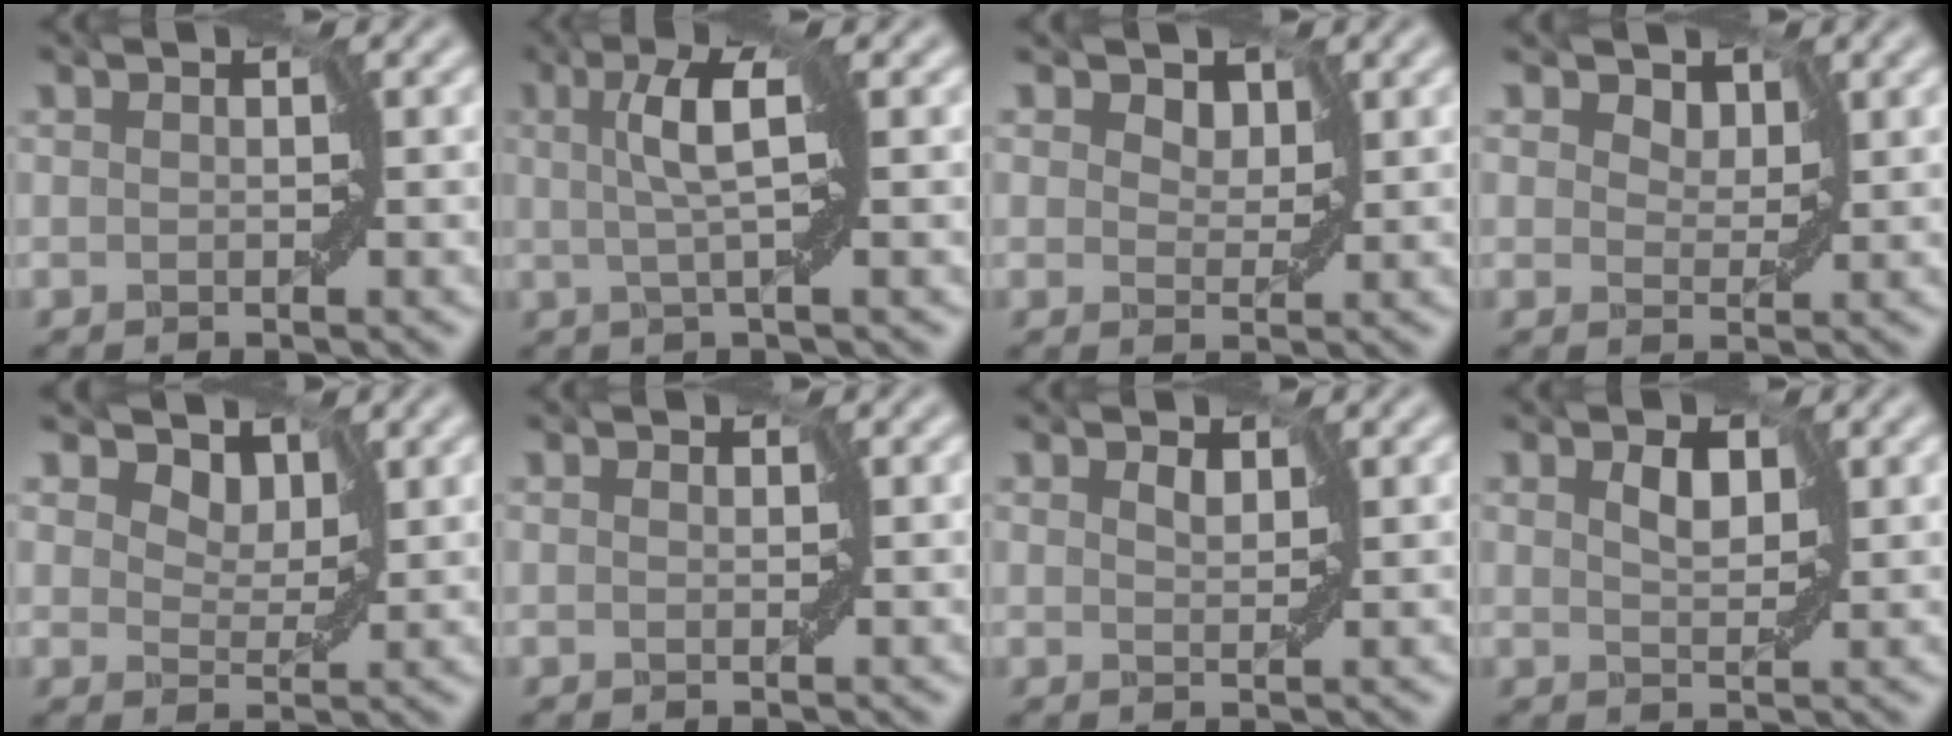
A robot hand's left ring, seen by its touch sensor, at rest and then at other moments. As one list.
[{"total": 3.4, "force": [0.9, 0.2, 3.3], "torque": [-0.061, 0.006, 0.014]}, {"total": 3.1, "force": [1.9, 2.0, 1.5], "torque": [-0.020, 0.008, 0.009]}, {"total": 3.0, "force": [2.0, 1.9, 1.2], "torque": [-0.019, 0.008, 0.010]}, {"total": 5.1, "force": [3.1, 3.1, 2.5], "torque": [-0.039, 0.008, 0.025]}, {"total": 0.0}, {"total": 1.1, "force": [0.9, 0.6, 0.4], "torque": [-0.006, -0.001, 0.015]}, {"total": 1.9, "force": [1.1, 1.1, 1.2], "torque": [-0.023, -0.001, 0.019]}]